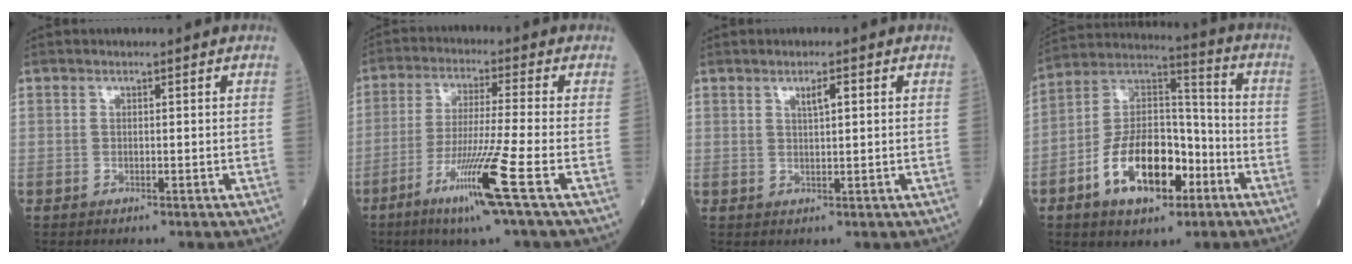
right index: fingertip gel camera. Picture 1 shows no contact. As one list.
[{"total": 10.8, "force": [-5.1, -1.8, 9.4], "torque": [-0.178, -0.029, -0.100]}, {"total": 2.2, "force": [0.9, 0.3, 2.0], "torque": [-0.034, 0.002, 0.017]}, {"total": 15.4, "force": [-6.5, 7.5, 11.7], "torque": [-0.224, 0.018, -0.109]}]